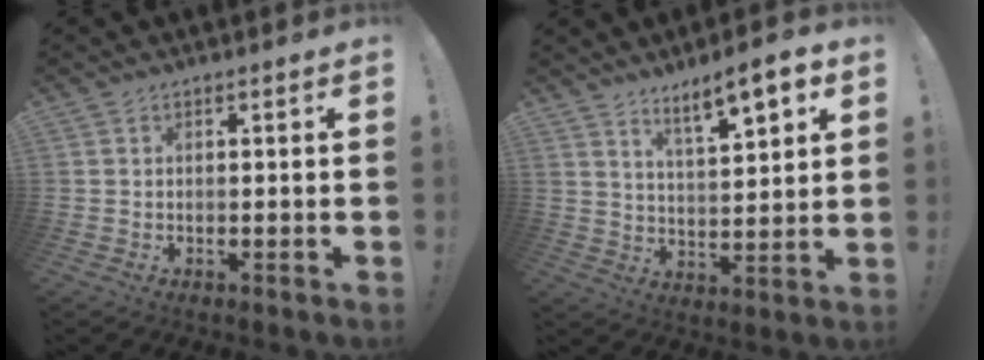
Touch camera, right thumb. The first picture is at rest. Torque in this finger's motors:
{"motor_torque": [0.04, 0.06, 0.09, 0.13, 0.09]}